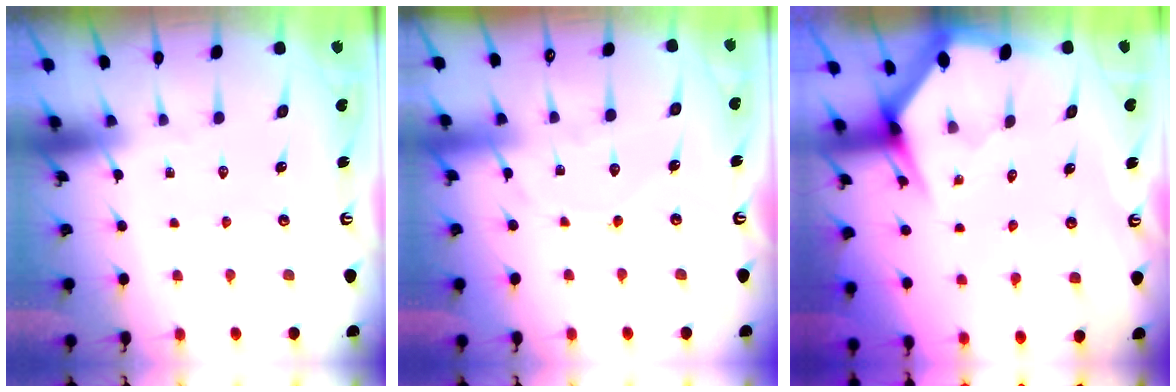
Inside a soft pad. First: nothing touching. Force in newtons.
{"total": 6.6, "press": 6.6, "slide": 0.7}
{"total": 2.8, "press": 2.8, "slide": 0.3}